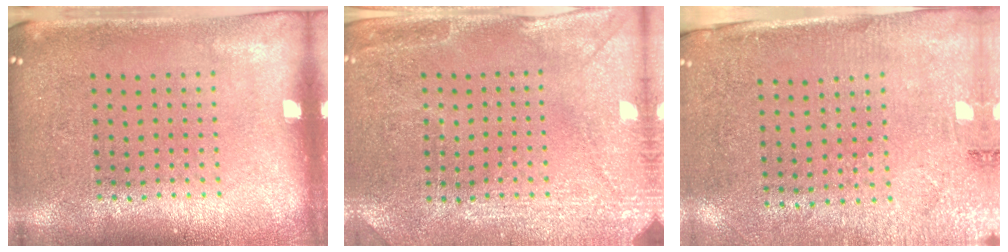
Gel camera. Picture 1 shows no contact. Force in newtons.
{"total": 2.9, "press": 2.8, "slide": 0.6}
{"total": 2.8, "press": 2.4, "slide": 1.3}